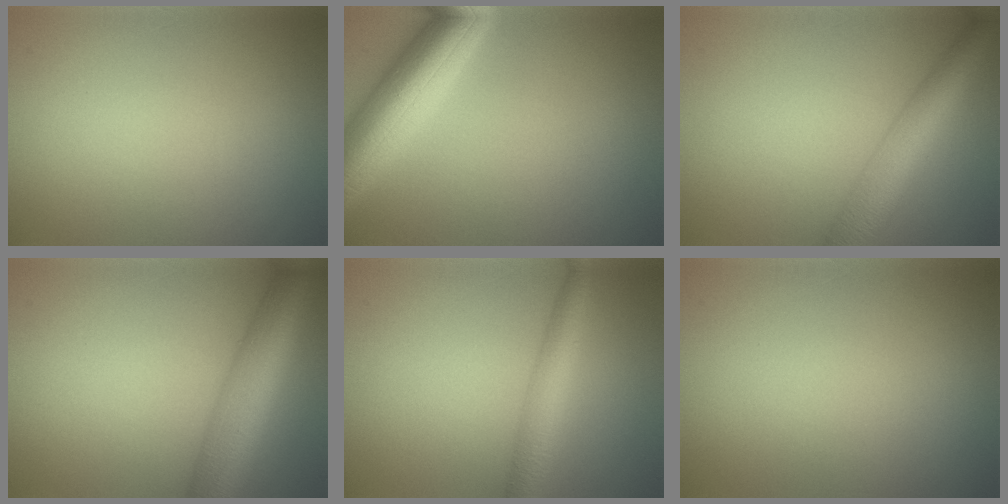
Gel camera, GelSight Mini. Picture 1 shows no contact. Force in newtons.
{"total": 7.4, "press": 7.4, "slide": 0.3}
{"total": 5.7, "press": 5.7, "slide": 0.3}
{"total": 8.7, "press": 8.7, "slide": 0.2}
{"total": 3.3, "press": 3.3, "slide": 0.0}
{"total": 0.0}